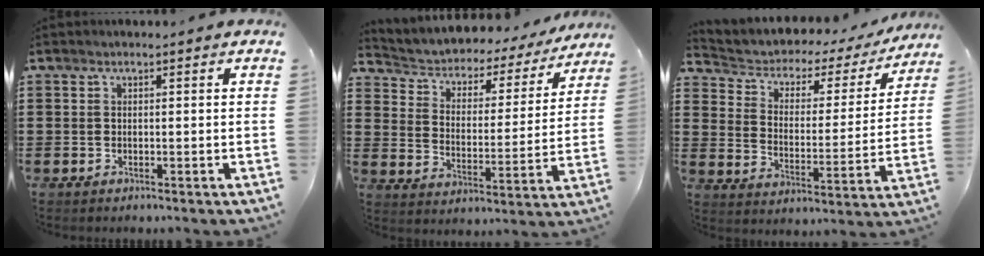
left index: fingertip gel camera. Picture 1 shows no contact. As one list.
[{"total": 2.9, "force": [2.4, 1.5, 0.2], "torque": [-0.026, -0.023, 0.030]}, {"total": 3.2, "force": [2.1, 2.1, 1.1], "torque": [-0.040, -0.019, 0.026]}]